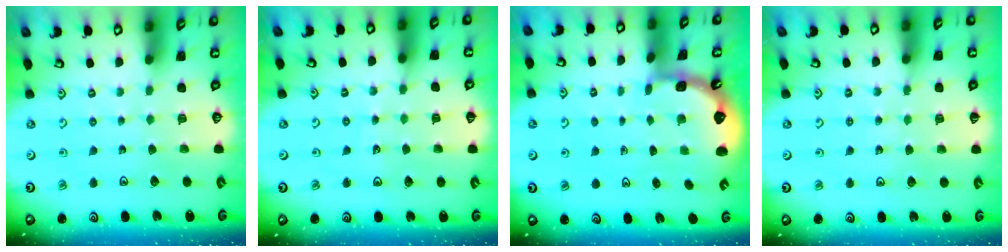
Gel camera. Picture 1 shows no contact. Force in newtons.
{"total": 4.4, "press": 4.0, "slide": 1.6}
{"total": 1.2, "press": 1.1, "slide": 0.1}
{"total": 3.5, "press": 3.3, "slide": 1.2}